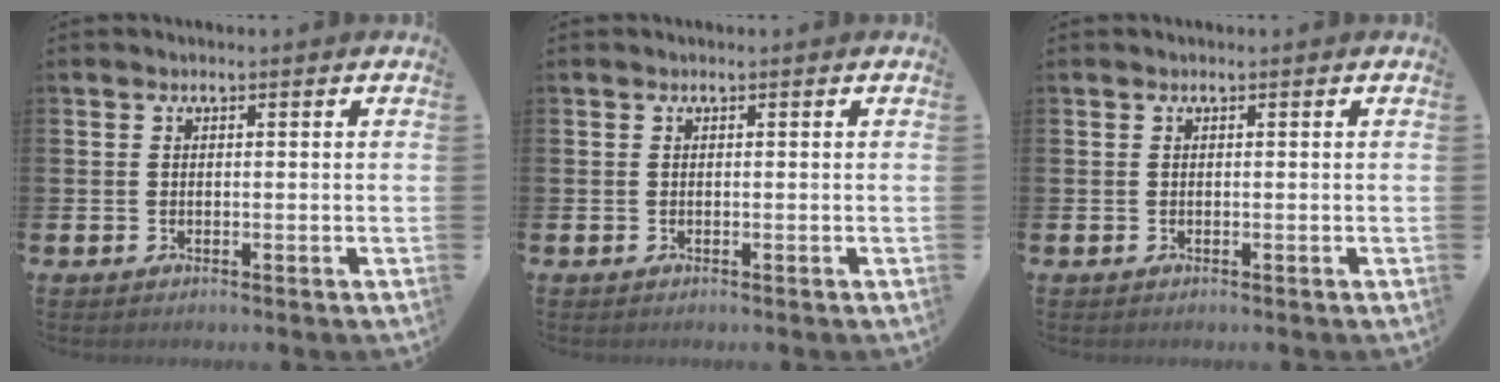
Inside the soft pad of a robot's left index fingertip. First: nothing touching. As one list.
[{"total": 0.0}, {"total": 0.0}]